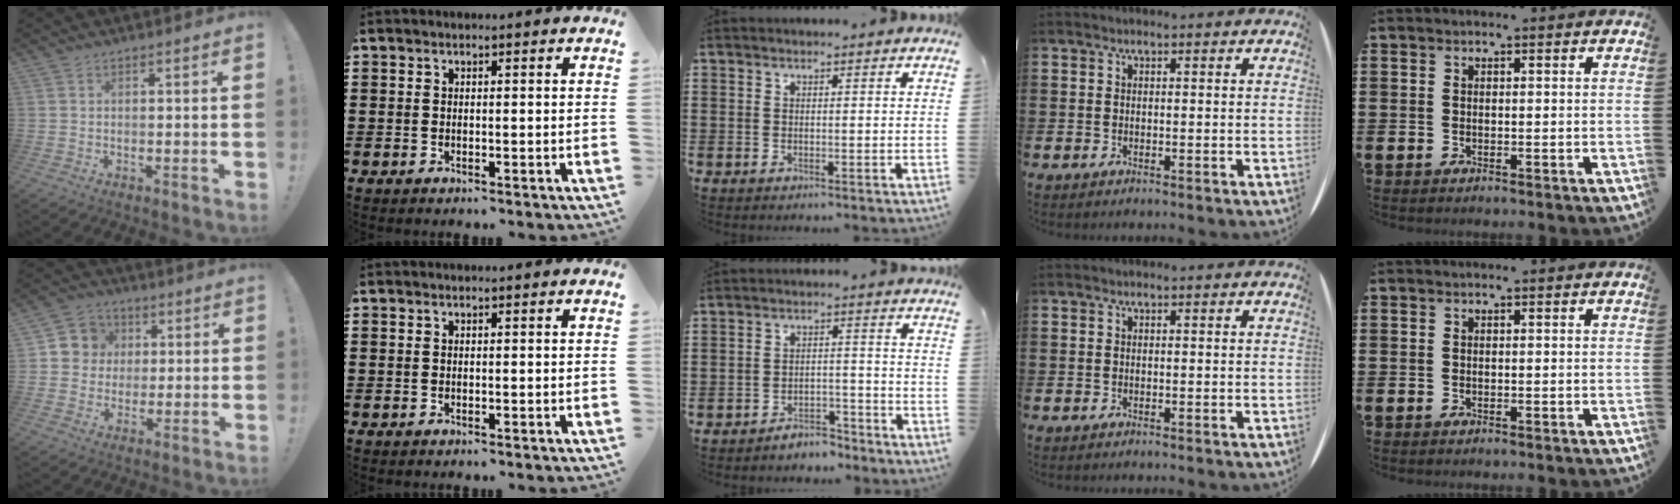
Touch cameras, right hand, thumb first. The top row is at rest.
{"thumb": {"total": 8.3, "force": [0.5, 8.1, 1.7], "torque": [-0.016, 0.005, 0.015]}, "middle": {"total": 3.6, "force": [-3.6, 0.4, 0.1], "torque": [-0.009, 0.003, -0.074]}}